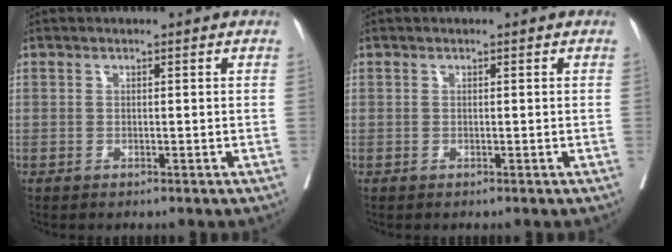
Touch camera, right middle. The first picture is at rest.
{"total": 0.0}